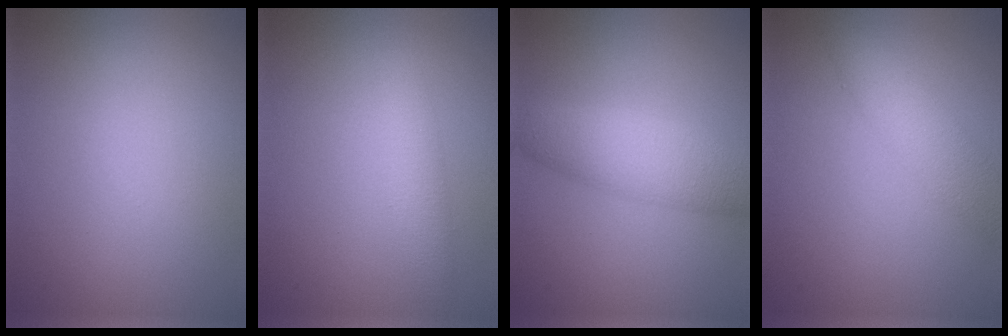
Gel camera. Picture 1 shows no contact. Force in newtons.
{"total": 2.5, "press": 2.5, "slide": 0.1}
{"total": 4.4, "press": 4.4, "slide": 0.1}
{"total": 3.1, "press": 3.1, "slide": 0.1}